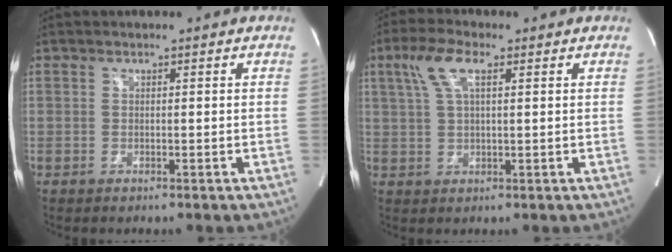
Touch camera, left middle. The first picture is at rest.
{"total": 5.8, "force": [2.5, 1.6, 5.0], "torque": [-0.113, 0.019, 0.052]}